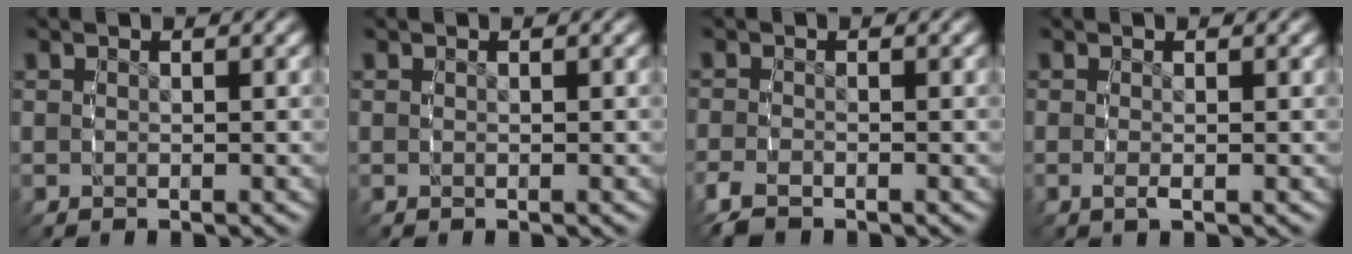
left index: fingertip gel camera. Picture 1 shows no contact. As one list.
[{"total": 0.0}, {"total": 1.9, "force": [-1.5, 0.7, 0.8], "torque": [-0.026, -0.007, -0.025]}, {"total": 0.9, "force": [-0.4, -0.1, 0.8], "torque": [-0.026, -0.006, -0.004]}]